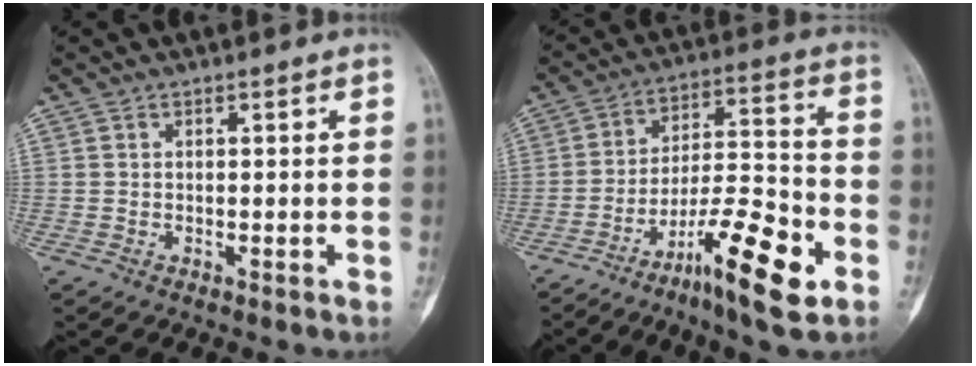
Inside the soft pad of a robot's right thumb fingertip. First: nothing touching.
{"total": 15.5, "force": [-7.7, 3.4, 13.0], "torque": [-0.217, 0.048, -0.127]}